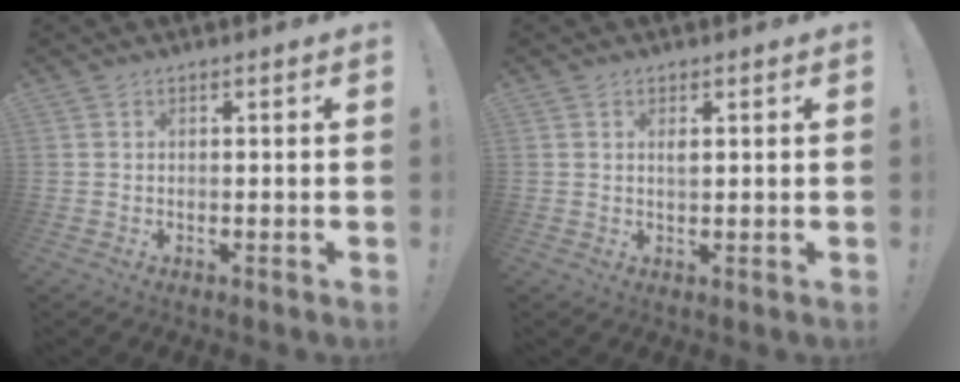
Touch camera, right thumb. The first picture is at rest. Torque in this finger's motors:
{"motor_torque": [-0.09, 0.49, 0.15, -0.06, 0.00]}